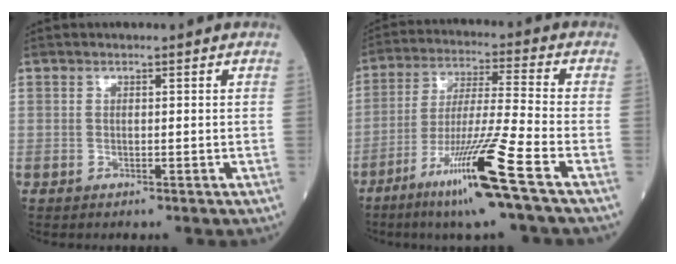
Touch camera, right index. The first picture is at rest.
{"total": 14.2, "force": [-7.5, -1.6, 12.0], "torque": [-0.231, -0.033, -0.139]}